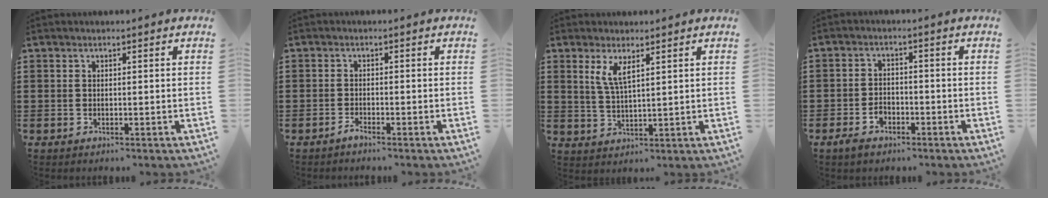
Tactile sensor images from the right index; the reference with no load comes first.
{"total": 1.1, "force": [-1.0, 0.0, 0.4], "torque": [-0.008, -0.003, -0.019]}
{"total": 3.9, "force": [2.1, 1.2, 3.1], "torque": [-0.068, 0.003, 0.037]}
{"total": 2.7, "force": [-1.7, 1.7, 1.2], "torque": [-0.034, 0.001, -0.037]}